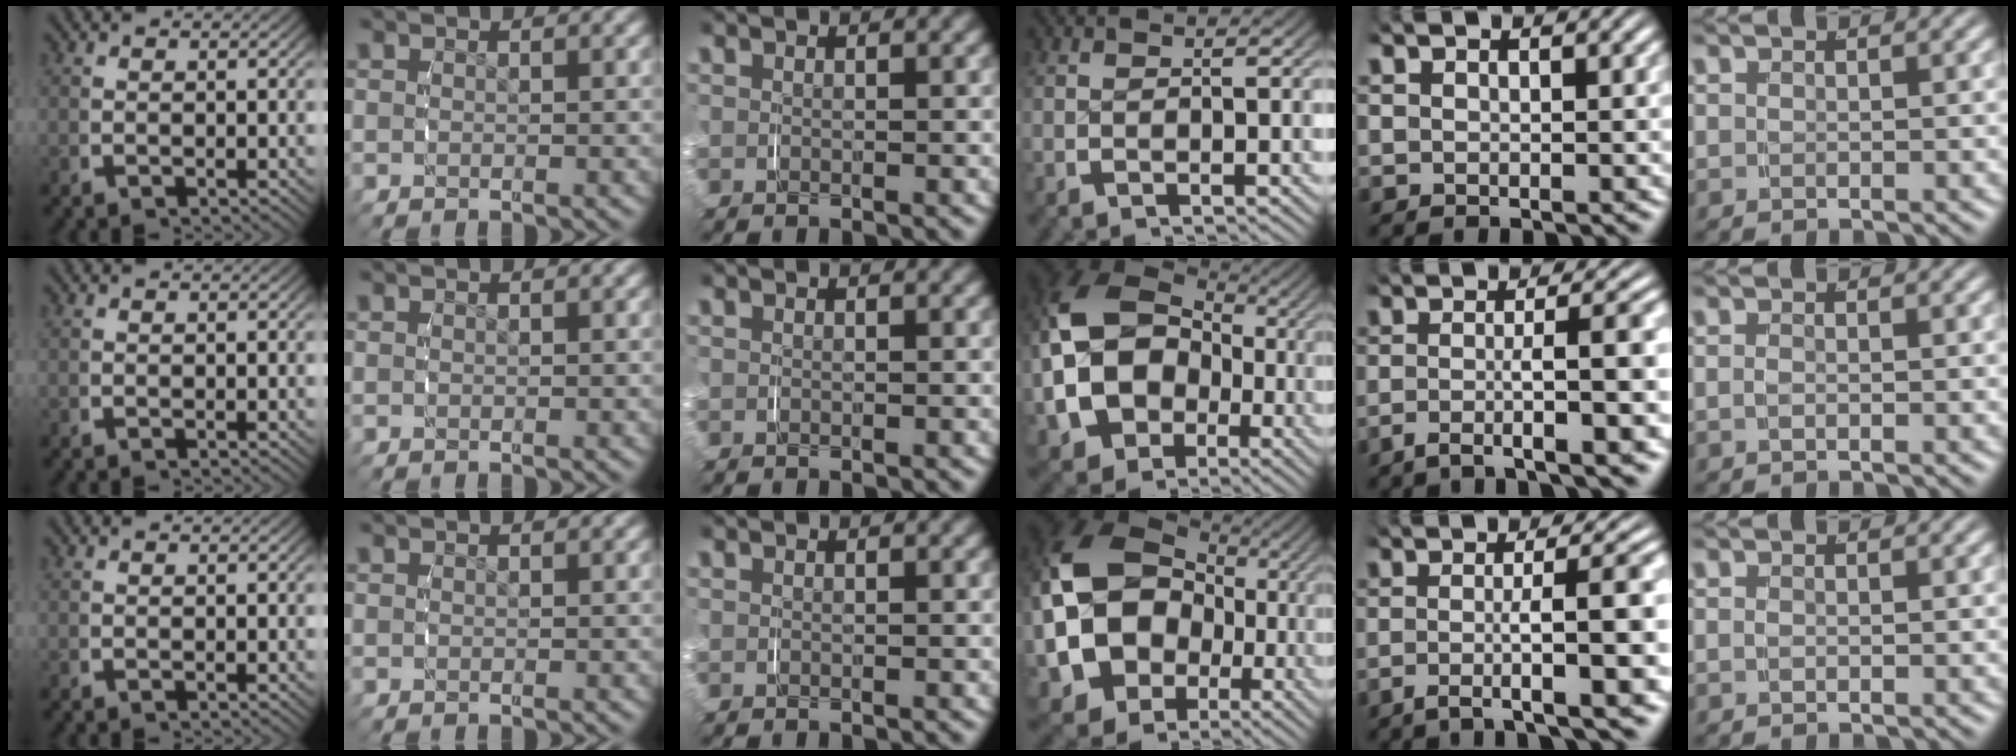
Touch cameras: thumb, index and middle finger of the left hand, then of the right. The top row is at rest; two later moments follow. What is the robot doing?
{"motion": "grasp_and_lifting", "object": "paper"}